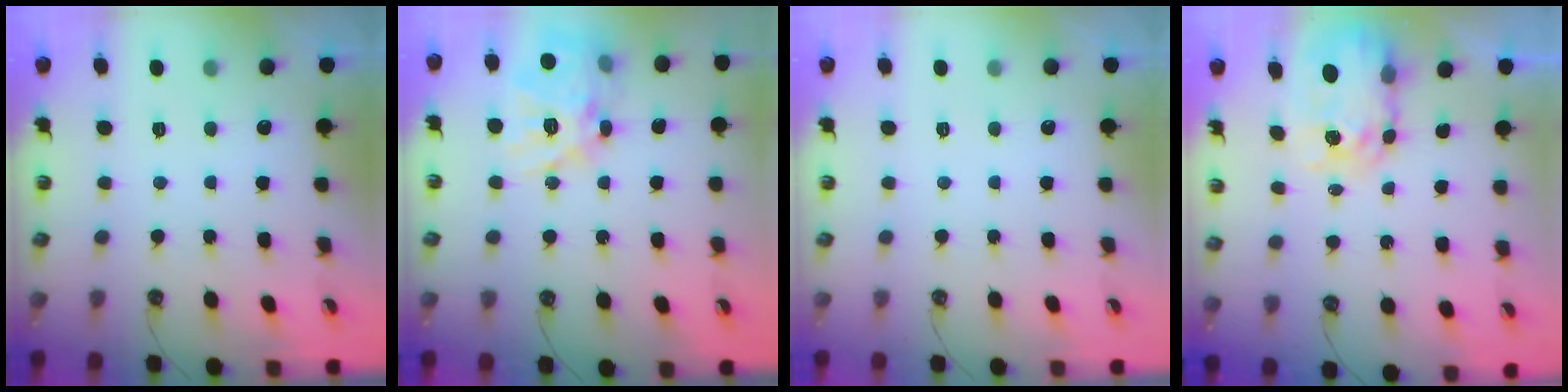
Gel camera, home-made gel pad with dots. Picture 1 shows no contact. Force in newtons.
{"total": 20.0, "press": 19.8, "slide": 2.8}
{"total": 0.0}
{"total": 7.7, "press": 7.6, "slide": 0.7}